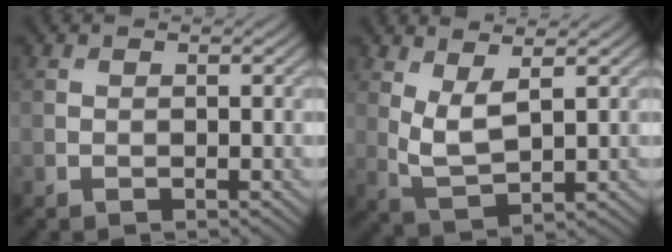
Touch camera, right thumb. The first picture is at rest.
{"total": 4.6, "force": [1.9, 1.6, 3.8], "torque": [-0.091, -0.007, 0.044]}